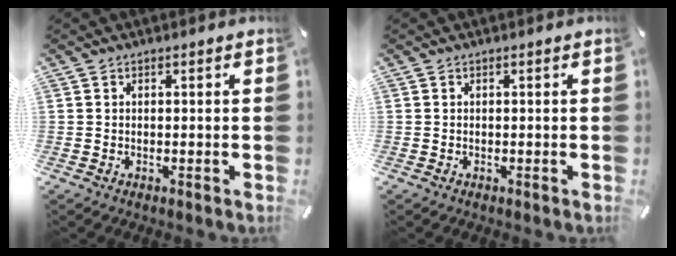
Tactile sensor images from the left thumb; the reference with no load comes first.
{"total": 0.0}